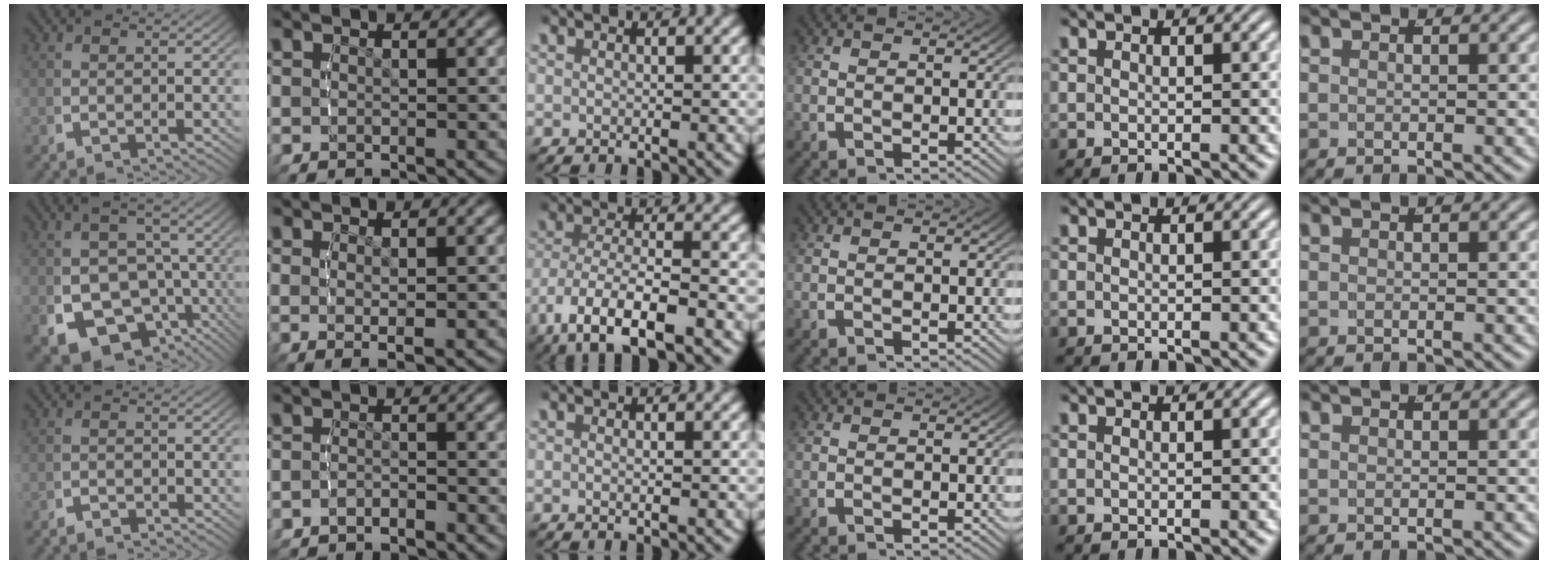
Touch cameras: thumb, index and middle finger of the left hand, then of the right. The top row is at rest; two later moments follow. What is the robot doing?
{"motion": "lift_and_place", "object": "cloth"}